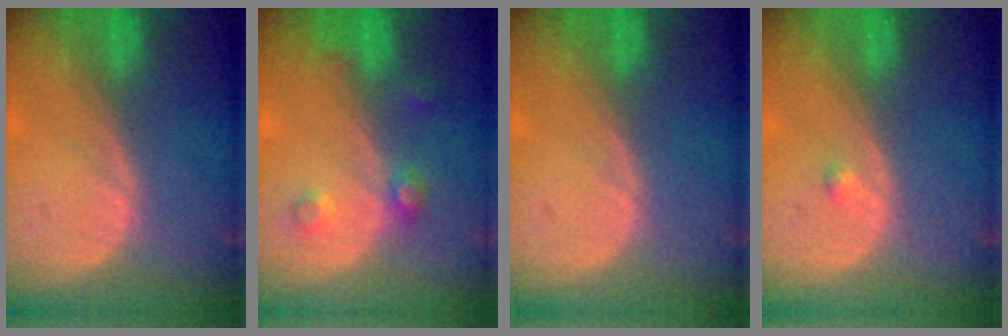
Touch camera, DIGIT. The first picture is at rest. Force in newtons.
{"total": 3.4, "press": 3.2, "slide": 1.1}
{"total": 0.0}
{"total": 0.8, "press": 0.6, "slide": 0.4}